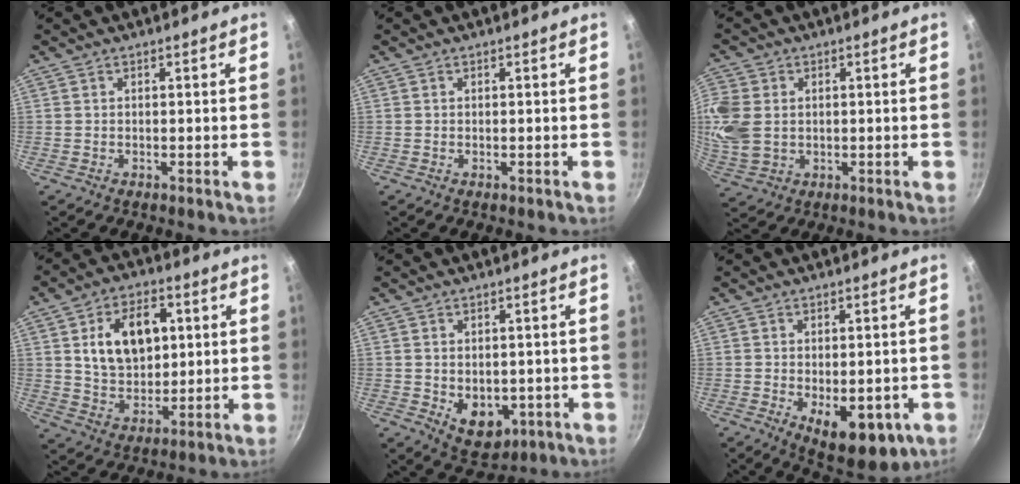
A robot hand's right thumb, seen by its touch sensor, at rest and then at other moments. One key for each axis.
{"total": 0.0}
{"total": 10.1, "fx": 1.1, "fy": 7.8, "fz": 6.3, "tx": -0.136, "ty": -0.006, "tz": 0.022}
{"total": 13.7, "fx": 3.1, "fy": 9.2, "fz": 9.6, "tx": -0.127, "ty": -0.007, "tz": 0.055}
{"total": 7.9, "fx": -1.4, "fy": 5.6, "fz": 5.5, "tx": -0.053, "ty": -0.007, "tz": -0.002}
{"total": 12.5, "fx": -3.8, "fy": 6.2, "fz": 10.2, "tx": -0.104, "ty": -0.009, "tz": -0.035}